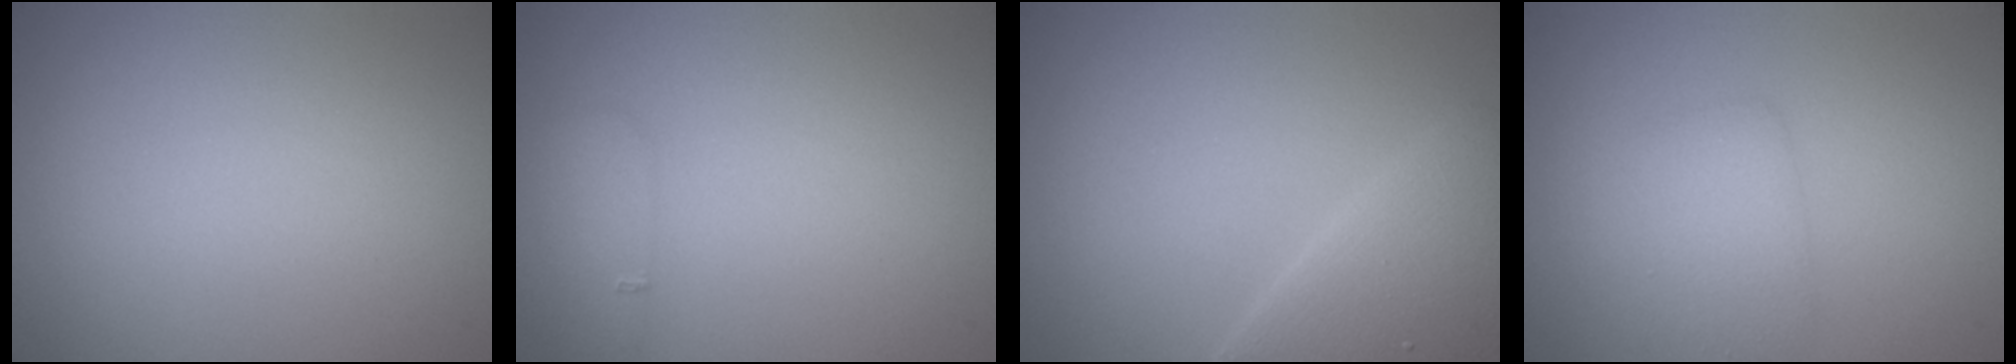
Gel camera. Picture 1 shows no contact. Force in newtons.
{"total": 1.4, "press": 1.4, "slide": 0.0}
{"total": 6.0, "press": 6.0, "slide": 0.3}
{"total": 2.3, "press": 2.3, "slide": 0.1}